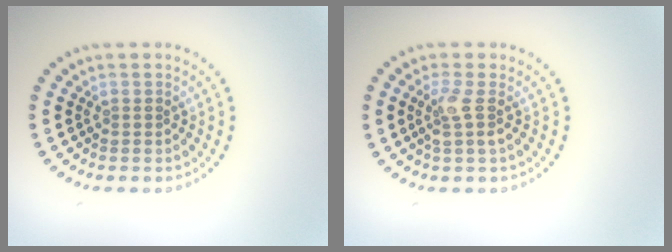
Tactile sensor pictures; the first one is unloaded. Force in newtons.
{"total": 1.9, "press": 1.5, "slide": 1.2}